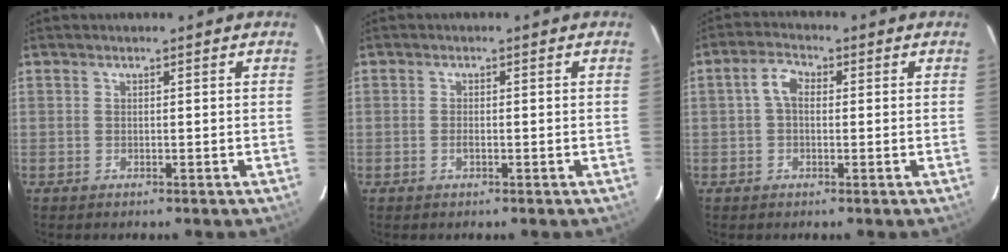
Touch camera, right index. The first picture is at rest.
{"total": 1.1, "force": [-0.4, 0.6, 0.9], "torque": [-0.018, 0.001, -0.008]}
{"total": 3.6, "force": [0.2, 2.4, 2.8], "torque": [-0.055, 0.015, 0.004]}